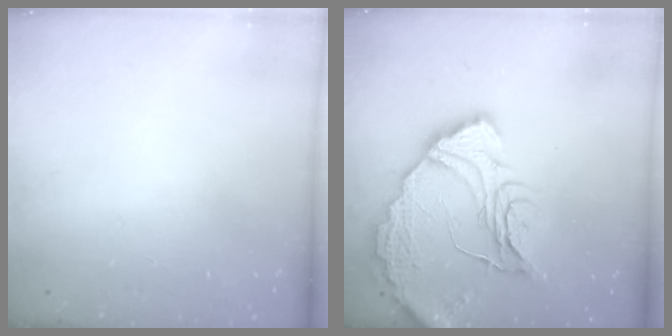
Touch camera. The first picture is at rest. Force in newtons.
{"total": 16.6, "press": 16.6, "slide": 1.0}